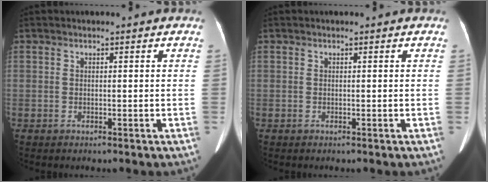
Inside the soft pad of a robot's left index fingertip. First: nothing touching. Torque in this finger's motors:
{"motor_torque": [0.01, 0.02, 0.01, 0.00]}